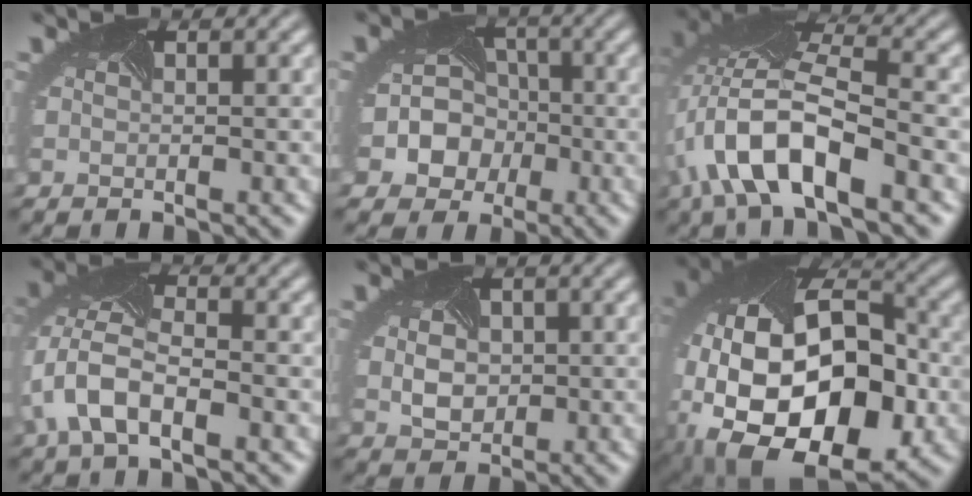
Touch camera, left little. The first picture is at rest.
{"total": 8.3, "force": [-2.3, 7.4, 2.9], "torque": [-0.052, -0.001, -0.066]}
{"total": 9.7, "force": [-4.3, 3.6, 8.0], "torque": [-0.167, 0.003, -0.083]}
{"total": 7.0, "force": [-2.4, 3.8, 5.3], "torque": [-0.132, -0.003, -0.053]}
{"total": 2.7, "force": [0.2, 2.3, 1.5], "torque": [-0.041, -0.006, 0.012]}
{"total": 18.7, "force": [-4.1, 11.7, 14.0], "torque": [-0.260, -0.027, -0.047]}